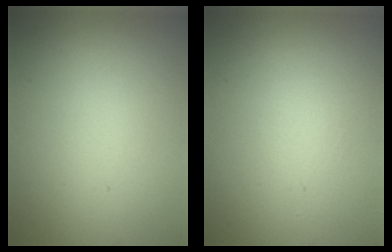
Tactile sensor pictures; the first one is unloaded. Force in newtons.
{"total": 0.0}